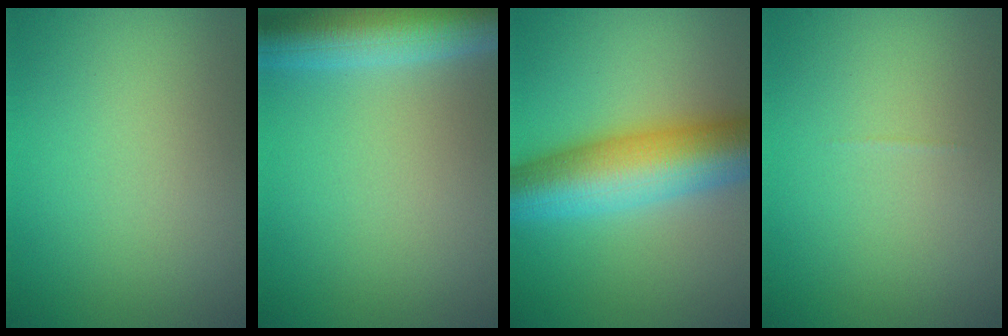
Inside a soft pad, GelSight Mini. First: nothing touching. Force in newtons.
{"total": 7.3, "press": 7.3, "slide": 0.2}
{"total": 9.6, "press": 9.6, "slide": 0.2}
{"total": 0.0}